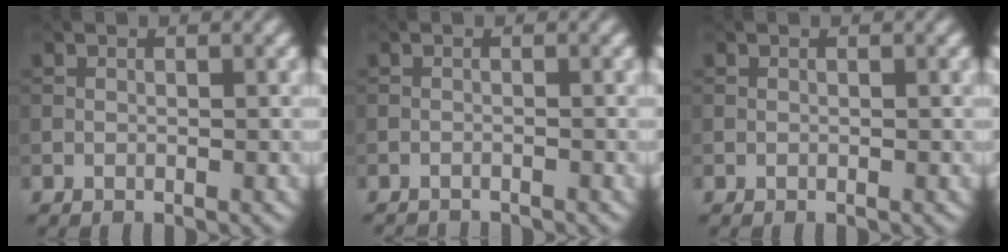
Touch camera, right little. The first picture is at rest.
{"total": 1.8, "force": [-1.7, 0.2, 0.3], "torque": [-0.004, -0.011, -0.034]}
{"total": 0.0}